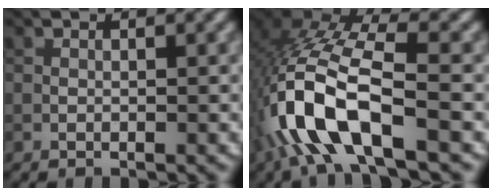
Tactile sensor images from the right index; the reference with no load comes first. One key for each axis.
{"total": 10.5, "fx": -3.8, "fy": 4.1, "fz": 8.9, "tx": -0.199, "ty": 0.007, "tz": -0.077}